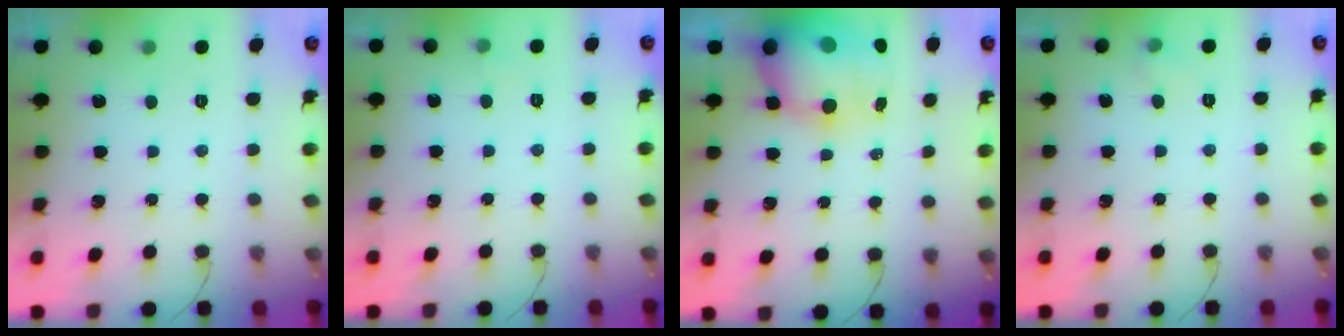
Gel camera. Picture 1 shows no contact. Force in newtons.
{"total": 2.3, "press": 2.1, "slide": 0.9}
{"total": 14.0, "press": 13.6, "slide": 3.4}
{"total": 4.2, "press": 3.9, "slide": 1.5}